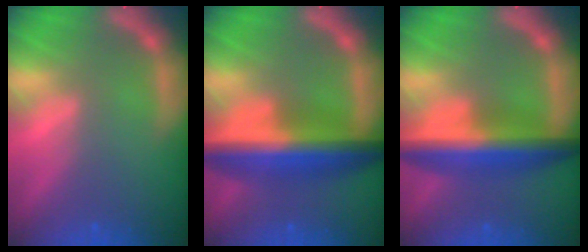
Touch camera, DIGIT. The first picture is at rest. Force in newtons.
{"total": 9.5}
{"total": 8.0}